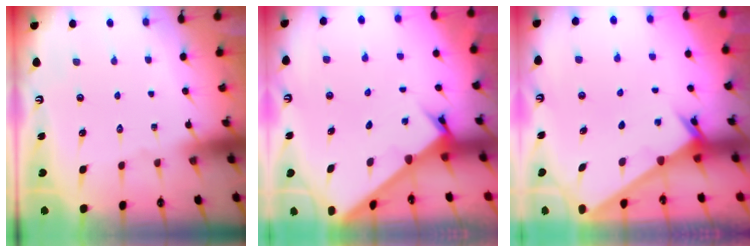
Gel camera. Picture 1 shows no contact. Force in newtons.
{"total": 2.5, "press": 2.5, "slide": 0.2}
{"total": 2.4, "press": 2.4, "slide": 0.2}